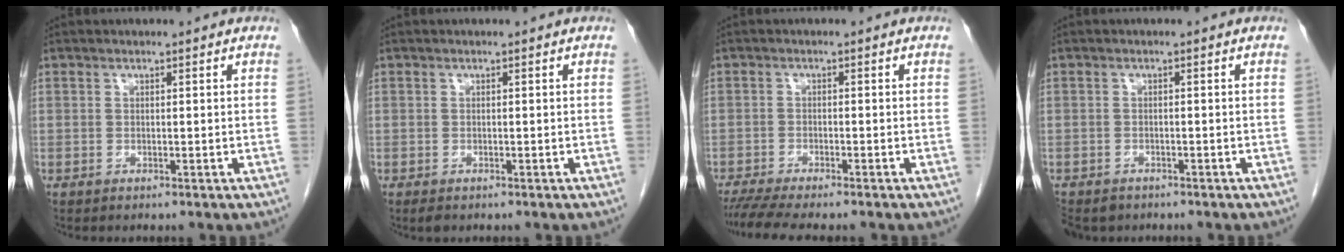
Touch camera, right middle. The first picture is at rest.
{"total": 1.1, "force": [-0.8, 0.6, 0.6], "torque": [-0.012, -0.001, -0.009]}
{"total": 7.6, "force": [-6.5, 0.4, 3.9], "torque": [-0.060, -0.017, -0.104]}
{"total": 5.9, "force": [-4.3, 3.6, 1.7], "torque": [-0.040, -0.006, -0.064]}